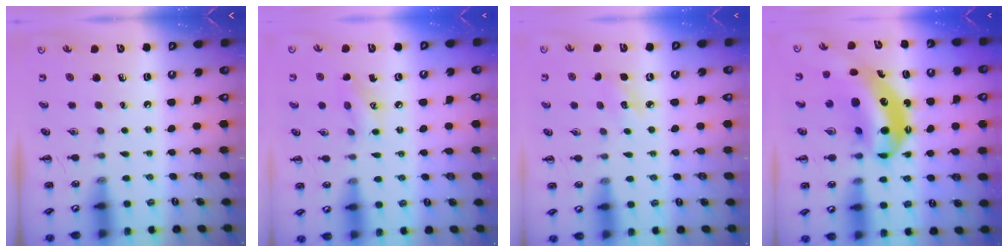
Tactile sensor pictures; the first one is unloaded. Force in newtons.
{"total": 7.6, "press": 7.4, "slide": 1.4}
{"total": 4.0, "press": 3.8, "slide": 1.1}
{"total": 12.9, "press": 12.4, "slide": 3.4}